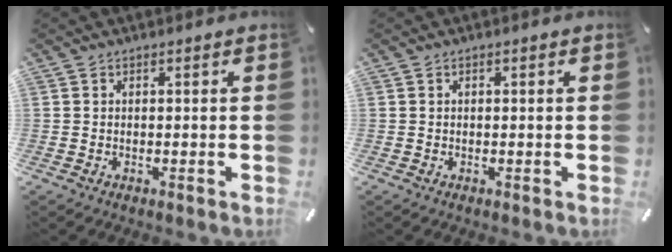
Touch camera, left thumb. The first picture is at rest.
{"total": 0.0}